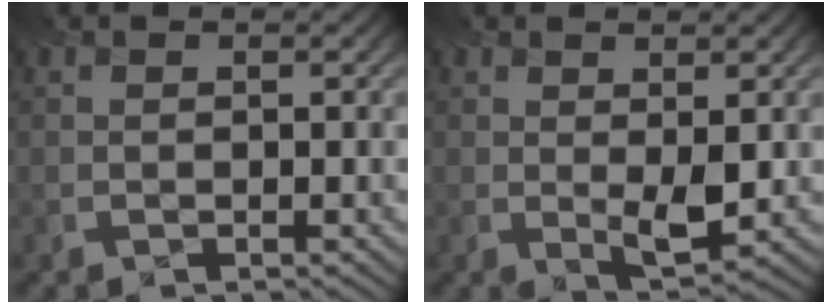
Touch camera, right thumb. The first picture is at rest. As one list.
[{"total": 3.1, "force": [0.4, 1.2, 2.9], "torque": [-0.057, -0.010, 0.012]}]